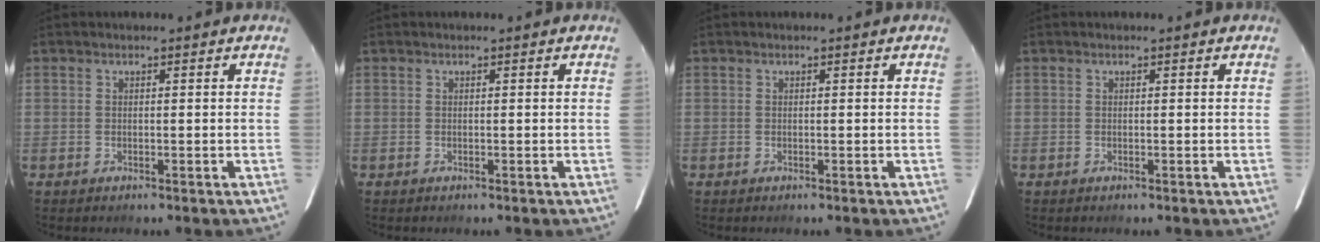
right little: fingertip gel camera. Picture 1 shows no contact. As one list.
[{"total": 0.0}, {"total": 0.0}, {"total": 0.0}]